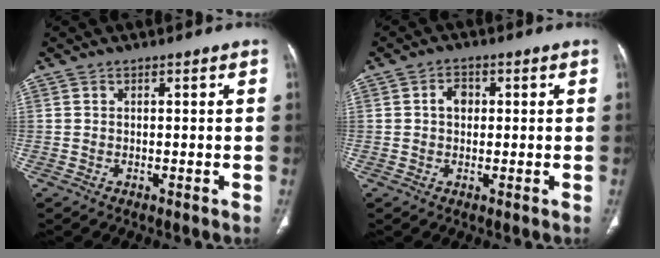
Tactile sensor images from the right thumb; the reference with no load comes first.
{"total": 3.0, "force": [0.4, 2.3, 1.9], "torque": [-0.021, 0.007, 0.005]}